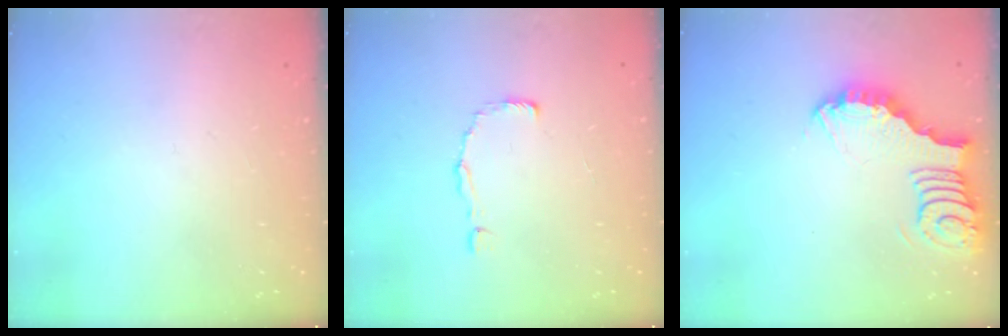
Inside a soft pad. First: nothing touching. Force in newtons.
{"total": 2.0, "press": 2.0, "slide": 0.1}
{"total": 4.9, "press": 4.8, "slide": 0.3}